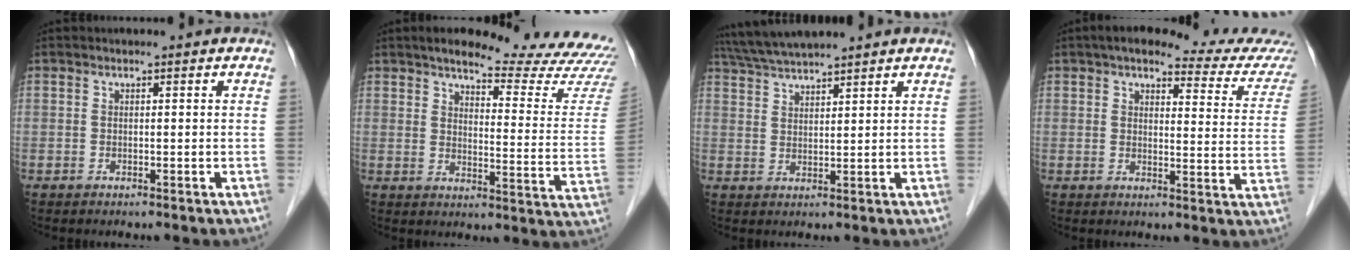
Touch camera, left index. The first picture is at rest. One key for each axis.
{"total": 20.4, "fx": 18.8, "fy": 1.6, "fz": 7.7, "tx": -0.093, "ty": -0.085, "tz": 0.217}
{"total": 7.5, "fx": 6.9, "fy": -0.6, "fz": 3.0, "tx": -0.060, "ty": 0.031, "tz": 0.128}
{"total": 15.8, "fx": 14.1, "fy": 2.1, "fz": 6.7, "tx": -0.071, "ty": -0.016, "tz": 0.152}